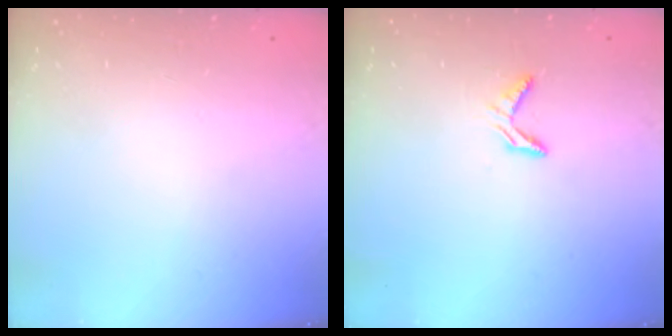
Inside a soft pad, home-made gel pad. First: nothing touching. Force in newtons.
{"total": 4.7, "press": 4.7, "slide": 0.1}